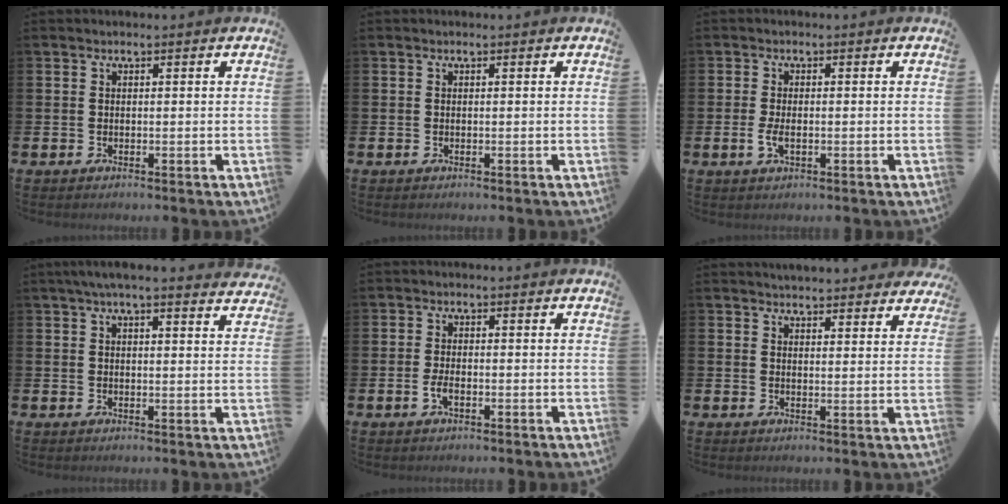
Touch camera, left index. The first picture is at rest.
{"total": 0.0}
{"total": 2.3, "force": [-0.3, 1.1, 2.0], "torque": [-0.030, -0.001, -0.008]}
{"total": 4.1, "force": [3.7, 0.0, 1.6], "torque": [-0.034, -0.011, 0.066]}
{"total": 2.0, "force": [-0.7, 0.9, 1.7], "torque": [-0.024, -0.003, -0.014]}
{"total": 4.0, "force": [4.0, 0.5, 0.1], "torque": [-0.004, -0.020, 0.073]}